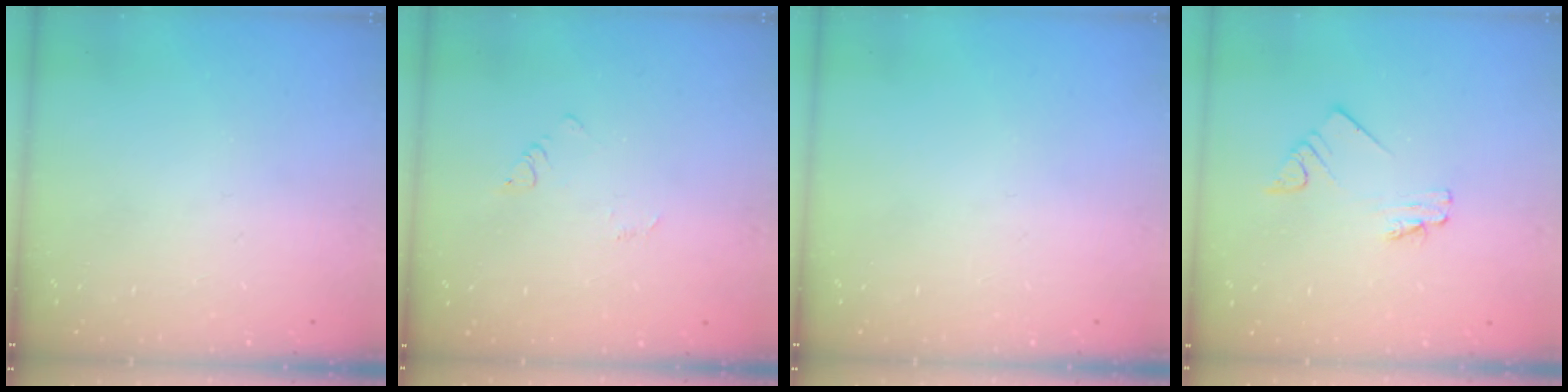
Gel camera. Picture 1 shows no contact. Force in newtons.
{"total": 2.4, "press": 2.4, "slide": 0.3}
{"total": 0.0}
{"total": 2.0, "press": 2.0, "slide": 0.3}